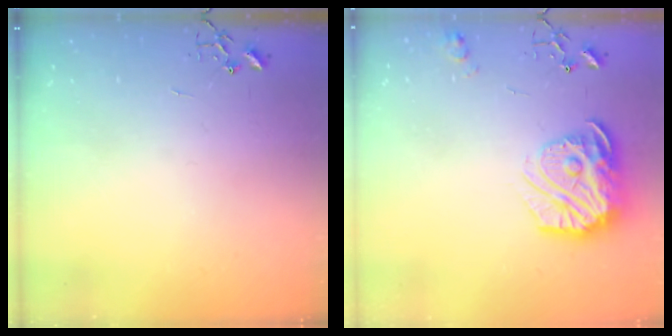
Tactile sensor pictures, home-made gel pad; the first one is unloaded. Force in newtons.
{"total": 19.3, "press": 19.2, "slide": 1.9}